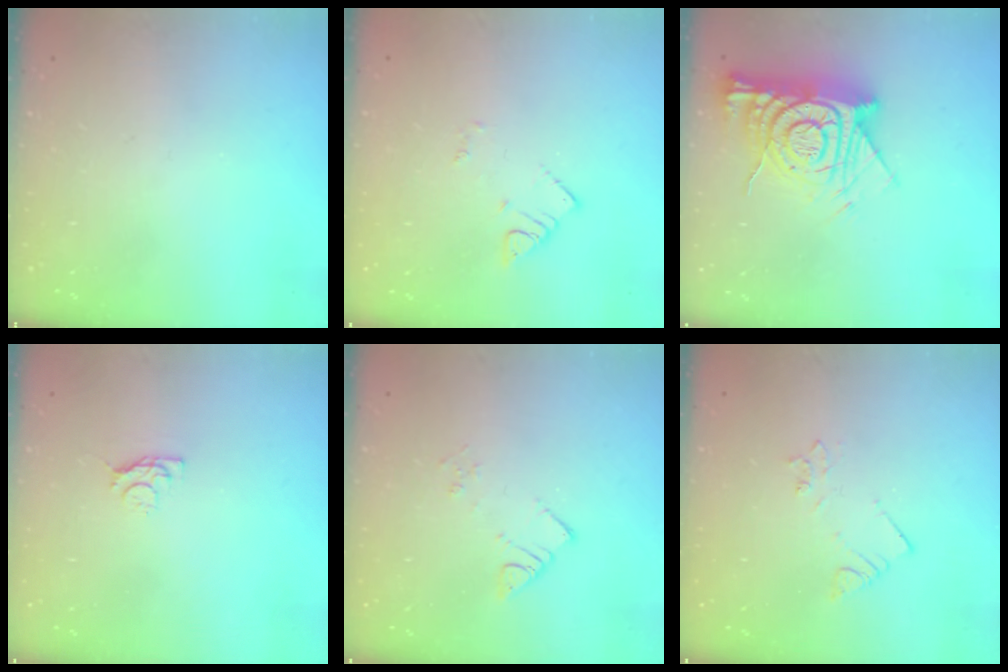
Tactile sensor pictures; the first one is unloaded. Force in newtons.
{"total": 2.7, "press": 2.7, "slide": 0.4}
{"total": 16.1, "press": 16.0, "slide": 1.6}
{"total": 3.4, "press": 3.4, "slide": 0.5}
{"total": 3.3, "press": 3.3, "slide": 0.2}
{"total": 2.1, "press": 2.1, "slide": 0.4}